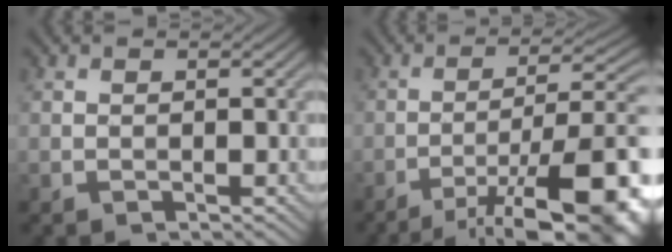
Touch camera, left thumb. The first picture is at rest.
{"total": 15.2, "force": [-8.4, 4.1, 12.0], "torque": [-0.171, 0.009, -0.125]}